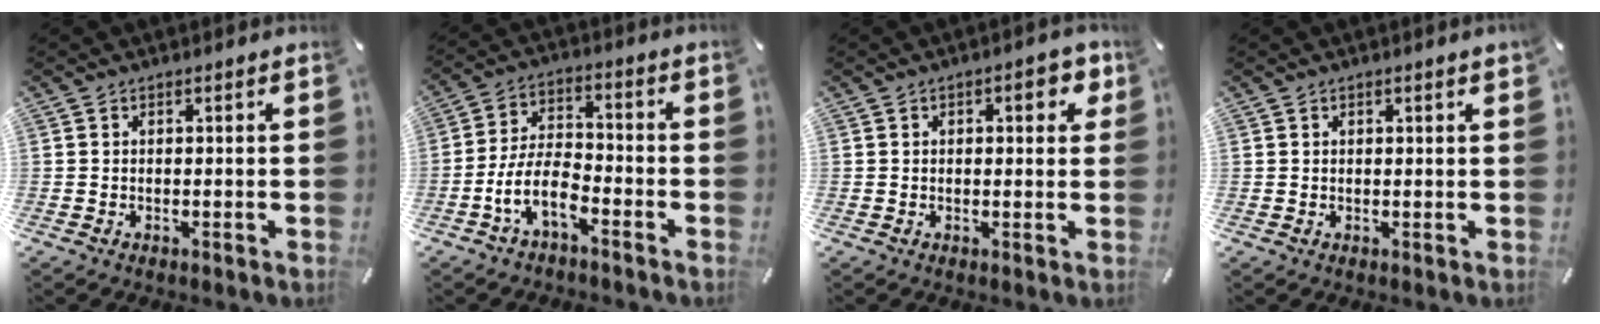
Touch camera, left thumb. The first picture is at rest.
{"total": 9.6, "force": [-5.2, 4.2, 6.8], "torque": [-0.156, 0.010, -0.099]}
{"total": 5.2, "force": [1.6, 2.6, 4.2], "torque": [-0.045, -0.005, 0.019]}
{"total": 0.6, "force": [0.5, 0.1, 0.3], "torque": [-0.006, -0.001, 0.009]}